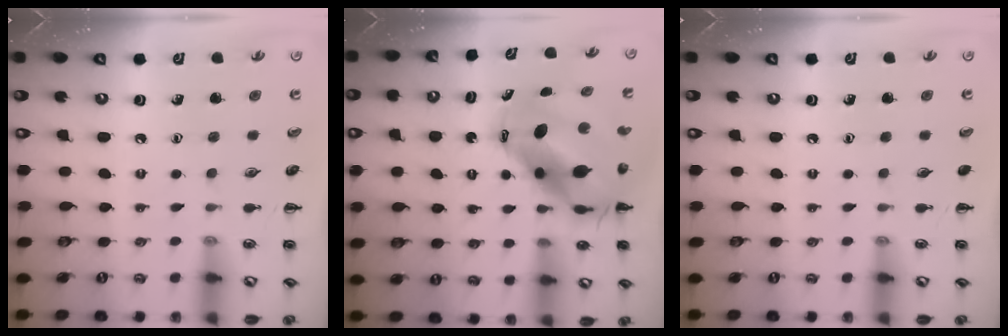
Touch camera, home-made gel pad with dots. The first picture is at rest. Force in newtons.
{"total": 11.3, "press": 11.0, "slide": 2.6}
{"total": 0.0}